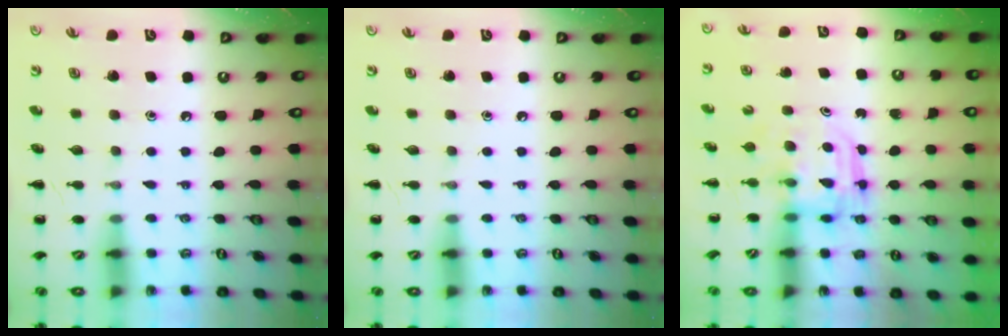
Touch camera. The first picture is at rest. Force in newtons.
{"total": 0.0}
{"total": 3.2, "press": 3.2, "slide": 0.2}